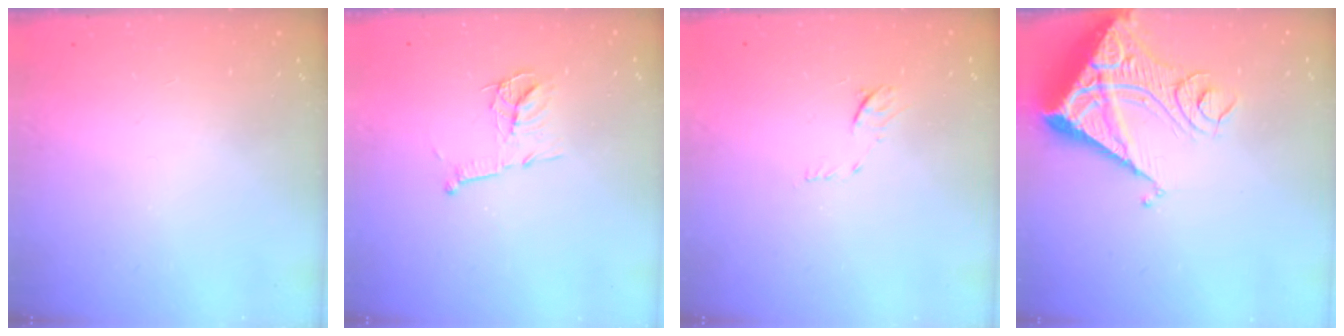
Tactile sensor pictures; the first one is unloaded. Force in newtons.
{"total": 11.7, "press": 11.7, "slide": 0.7}
{"total": 6.2, "press": 6.1, "slide": 0.7}
{"total": 13.8, "press": 13.7, "slide": 1.9}